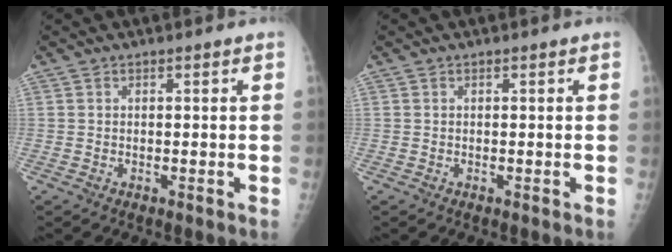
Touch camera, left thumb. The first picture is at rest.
{"total": 0.0}